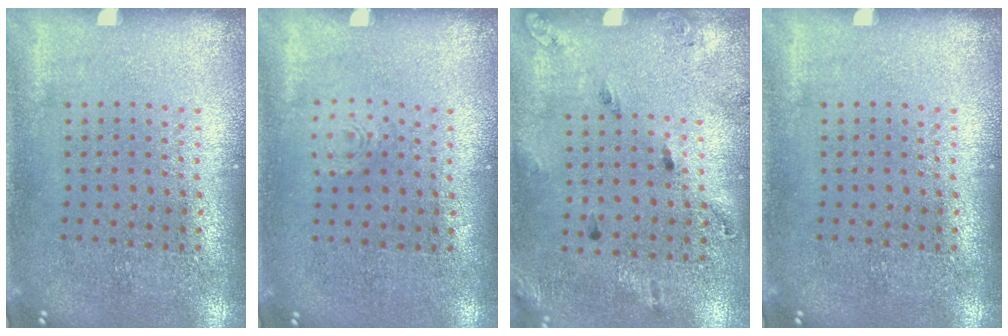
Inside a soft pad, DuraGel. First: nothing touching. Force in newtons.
{"total": 0.8, "press": 0.8, "slide": 0.2}
{"total": 1.8, "press": 1.0, "slide": 1.5}
{"total": 0.0}